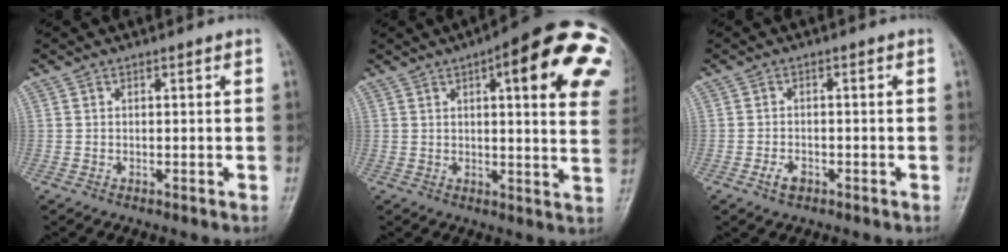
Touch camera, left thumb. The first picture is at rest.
{"total": 22.8, "force": [8.0, 6.2, 20.4], "torque": [-0.214, 0.006, 0.093]}
{"total": 2.8, "force": [-1.5, 1.7, 1.6], "torque": [-0.029, 0.009, -0.026]}